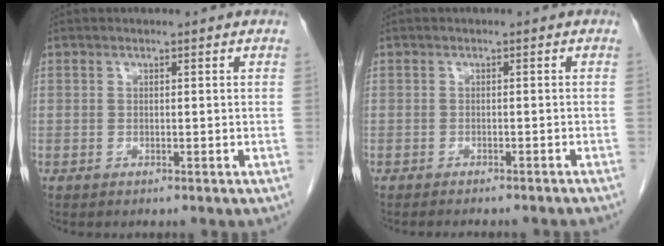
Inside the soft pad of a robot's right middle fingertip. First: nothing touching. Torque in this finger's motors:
{"motor_torque": [0.29, -0.25, 0.03, 0.02]}